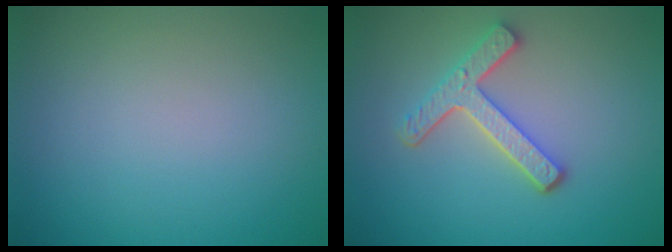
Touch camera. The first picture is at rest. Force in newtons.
{"total": 3.8, "press": 3.1, "slide": 2.2}